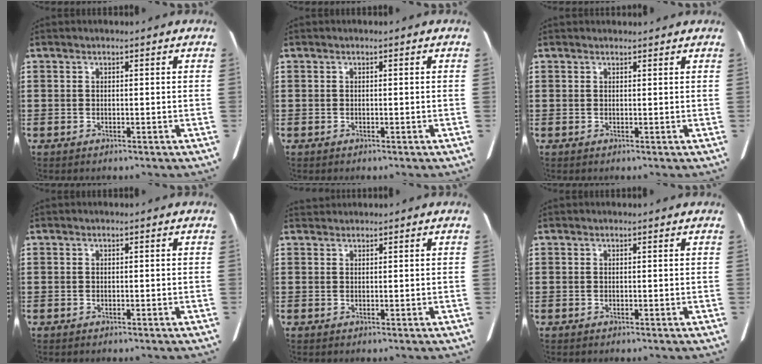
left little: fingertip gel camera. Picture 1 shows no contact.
{"total": 0.0}
{"total": 0.8, "force": [0.8, 0.1, 0.1], "torque": [0.005, -0.001, 0.013]}
{"total": 0.0}
{"total": 1.0, "force": [1.0, 0.2, -0.1], "torque": [0.000, 0.001, 0.019]}
{"total": 0.0}